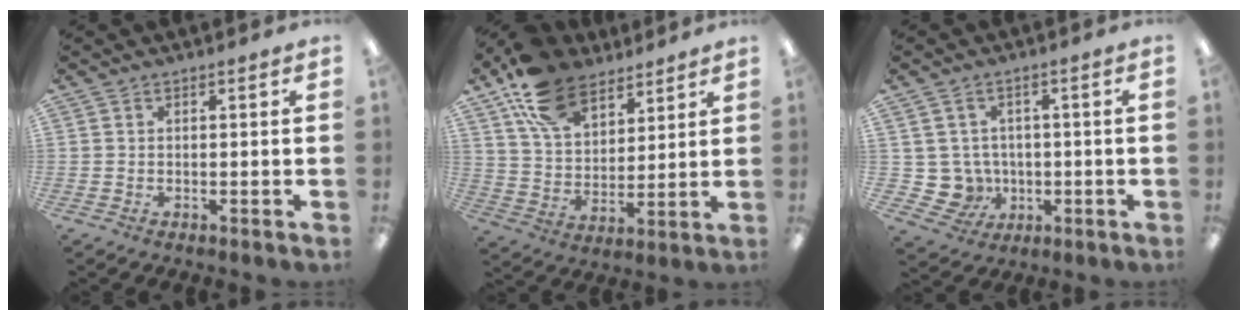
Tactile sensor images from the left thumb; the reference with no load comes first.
{"total": 16.1, "force": [10.5, 9.3, 7.8], "torque": [-0.153, -0.042, 0.201]}
{"total": 6.5, "force": [0.0, 6.3, 1.5], "torque": [-0.058, -0.003, 0.009]}